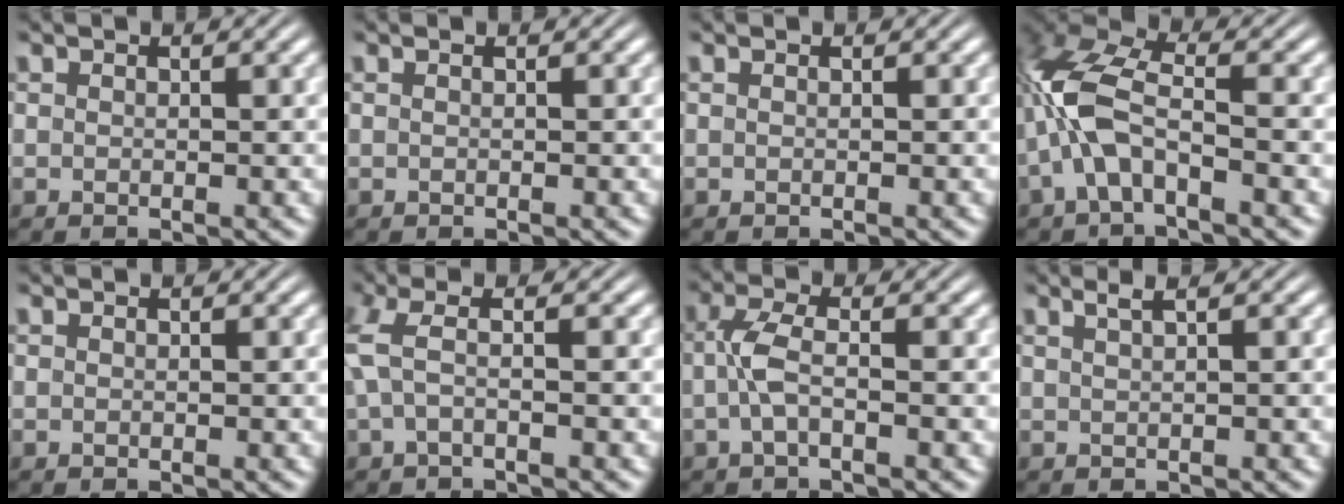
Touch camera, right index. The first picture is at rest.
{"total": 0.0}
{"total": 0.0}
{"total": 6.6, "force": [0.4, 4.0, 5.2], "torque": [-0.135, -0.006, 0.008]}
{"total": 0.0}
{"total": 3.3, "force": [0.3, 1.2, 3.0], "torque": [-0.074, 0.003, 0.008]}
{"total": 3.0, "force": [-0.6, 1.1, 2.8], "torque": [-0.066, -0.001, -0.010]}
{"total": 1.9, "force": [1.3, 0.1, 1.5], "torque": [-0.012, 0.009, 0.021]}